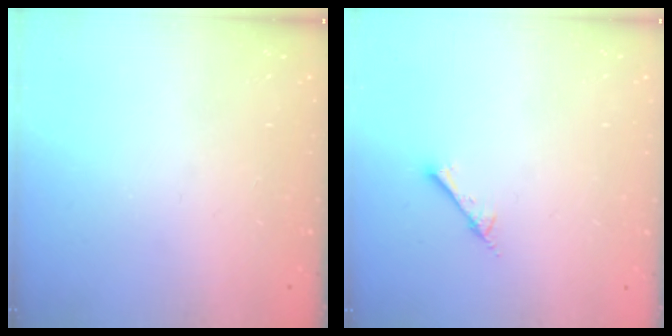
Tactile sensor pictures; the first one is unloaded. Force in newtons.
{"total": 2.6, "press": 2.6, "slide": 0.3}